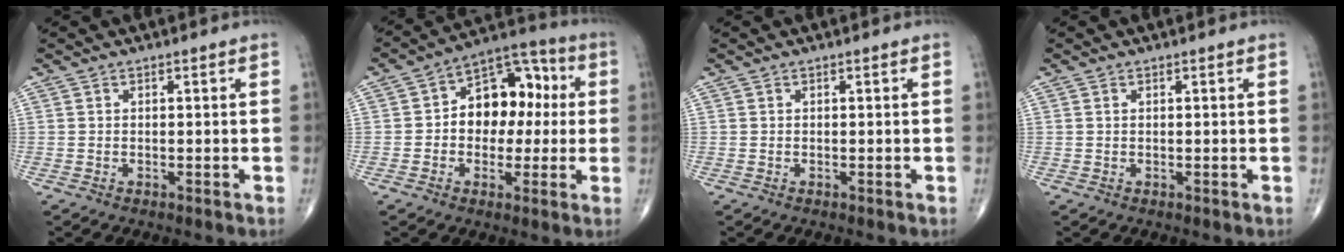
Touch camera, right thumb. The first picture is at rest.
{"total": 13.7, "force": [0.9, 9.6, 9.8], "torque": [-0.096, 0.038, 0.003]}
{"total": 0.0}
{"total": 0.0}